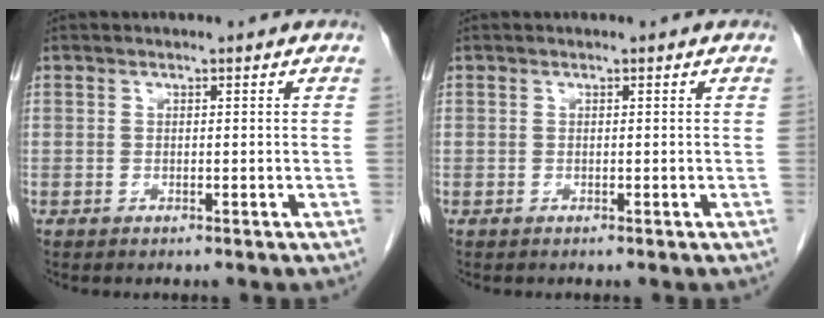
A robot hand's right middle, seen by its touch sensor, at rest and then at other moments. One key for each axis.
{"total": 0.0}